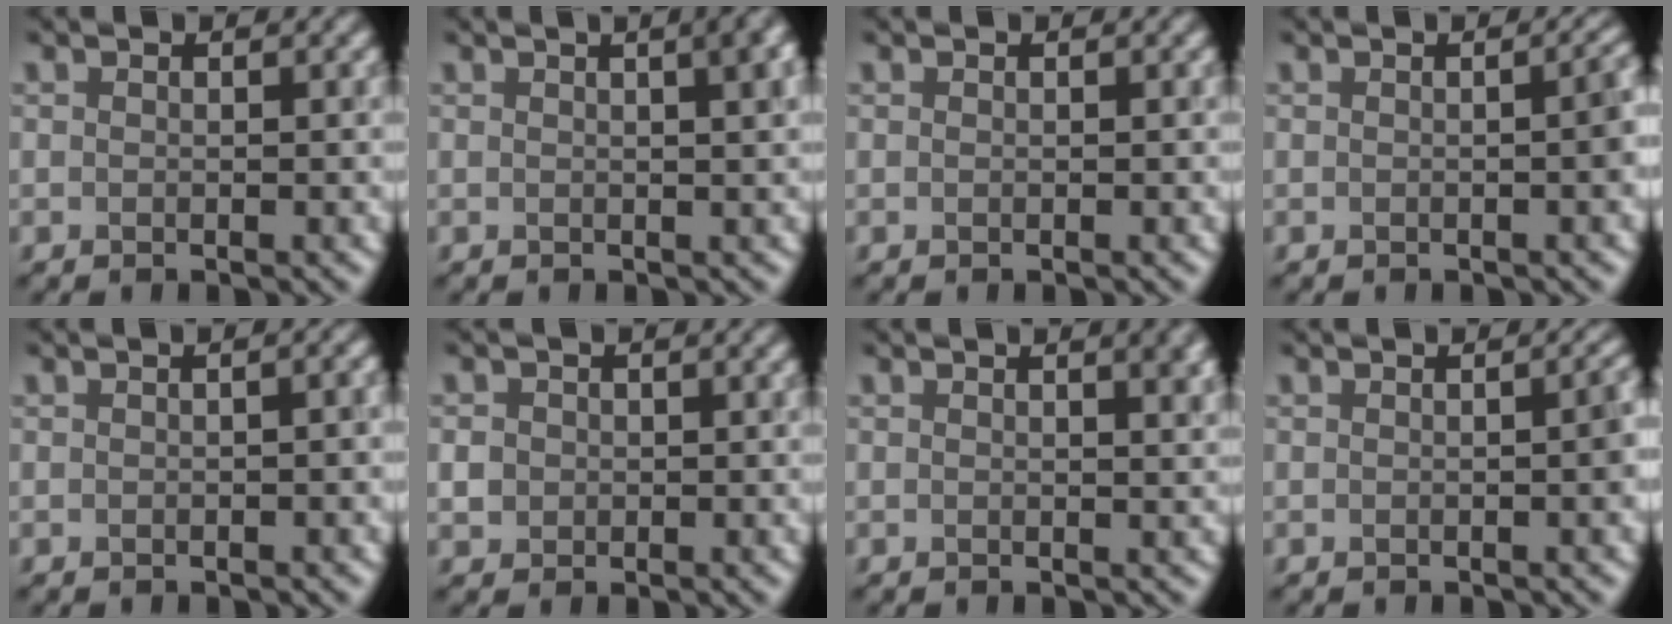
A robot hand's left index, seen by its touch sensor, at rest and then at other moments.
{"total": 7.0, "force": [2.8, 3.2, 5.6], "torque": [-0.017, 0.048, -0.001]}
{"total": 0.0}
{"total": 2.5, "force": [-0.1, 0.7, 2.4], "torque": [-0.021, 0.009, -0.001]}
{"total": 2.2, "force": [0.0, 0.9, 2.1], "torque": [-0.016, 0.003, 0.003]}
{"total": 1.6, "force": [0.0, 1.5, 0.4], "torque": [-0.004, -0.003, 0.002]}
{"total": 2.9, "force": [1.4, 1.0, 2.4], "torque": [-0.013, 0.007, 0.017]}
{"total": 1.8, "force": [-0.1, 0.4, 1.8], "torque": [-0.018, 0.006, -0.001]}